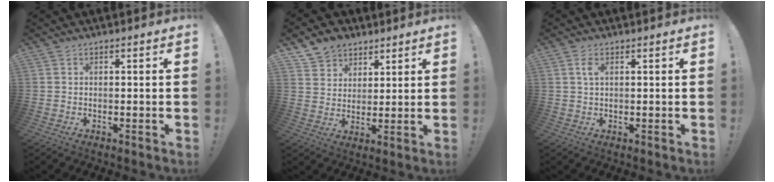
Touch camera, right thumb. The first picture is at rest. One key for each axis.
{"total": 8.1, "fx": 5.6, "fy": 5.7, "fz": 1.2, "tx": -0.027, "ty": -0.036, "tz": 0.115}
{"total": 2.6, "fx": 0.9, "fy": 1.1, "fz": 2.2, "tx": -0.038, "ty": 0.000, "tz": 0.013}